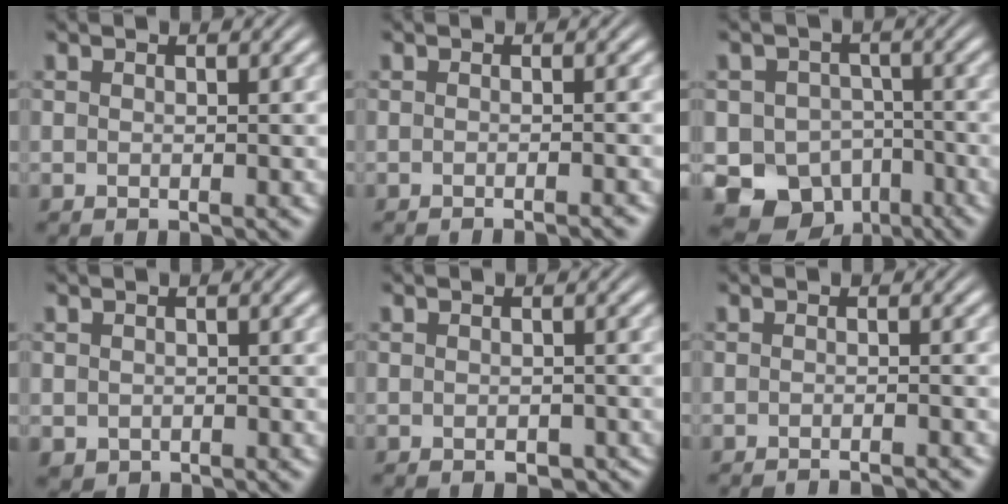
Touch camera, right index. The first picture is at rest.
{"total": 1.3, "force": [-1.3, -0.2, 0.3], "torque": [-0.005, -0.001, -0.019]}
{"total": 19.0, "force": [-8.2, 16.3, 5.2], "torque": [-0.150, -0.102, -0.122]}
{"total": 2.2, "force": [-0.7, 2.0, 0.6], "torque": [-0.023, -0.022, 0.003]}
{"total": 1.8, "force": [-1.4, 0.8, 0.6], "torque": [-0.009, -0.012, -0.016]}
{"total": 2.1, "force": [-2.1, -0.1, 0.2], "torque": [-0.006, -0.010, -0.028]}